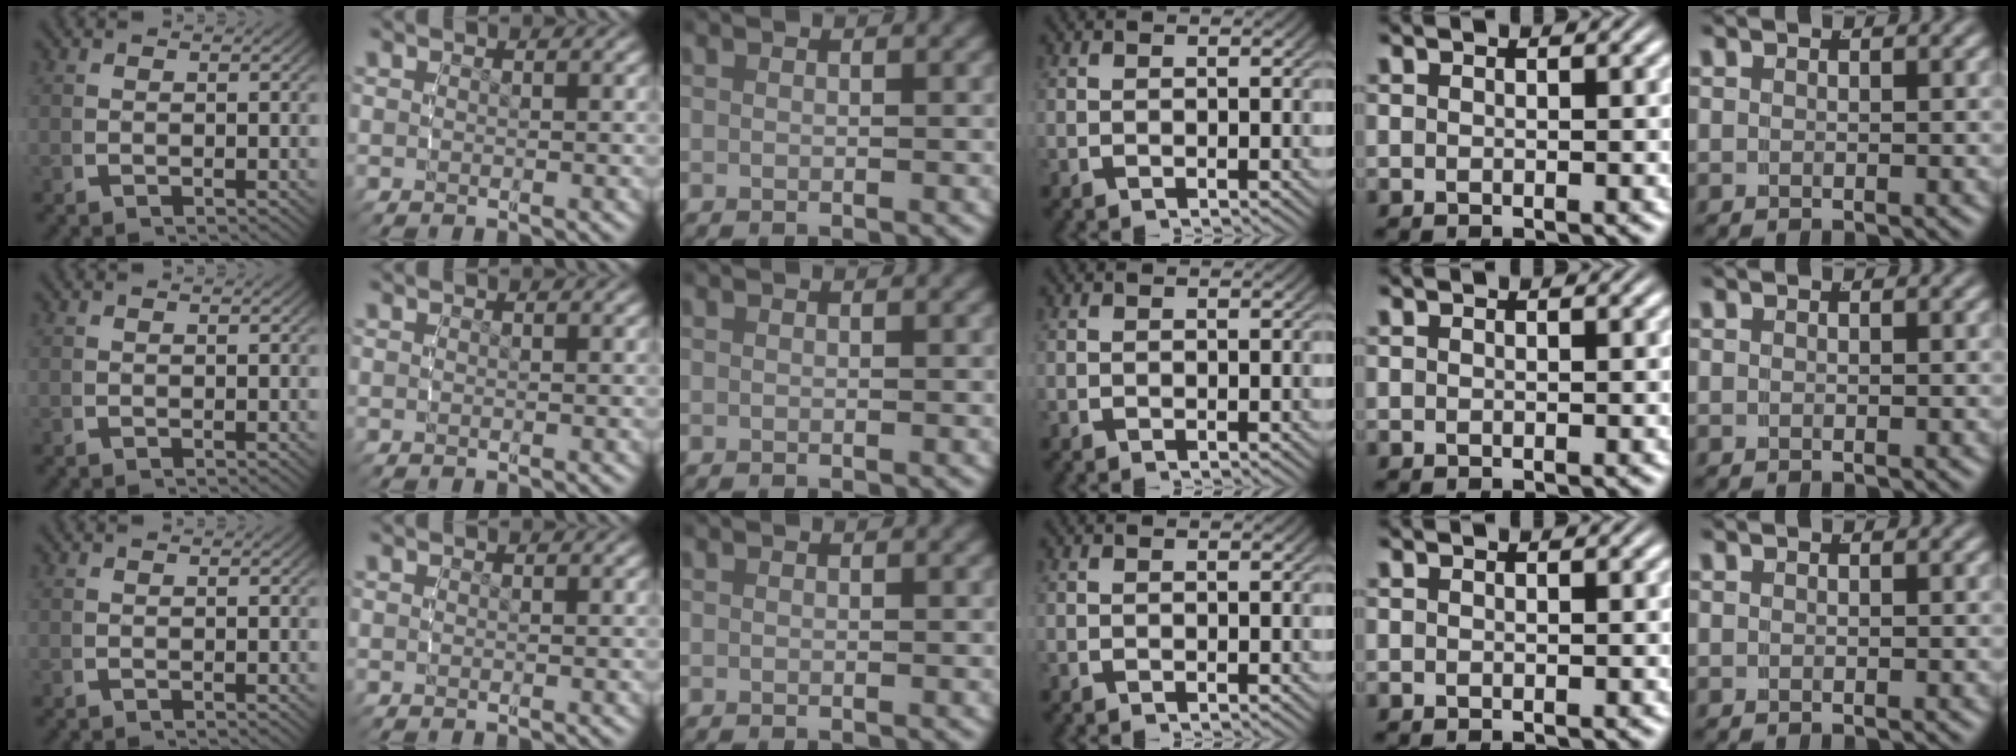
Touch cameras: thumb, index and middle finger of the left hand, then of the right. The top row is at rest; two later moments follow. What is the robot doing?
{"motion": "reach", "object": "paper towel"}